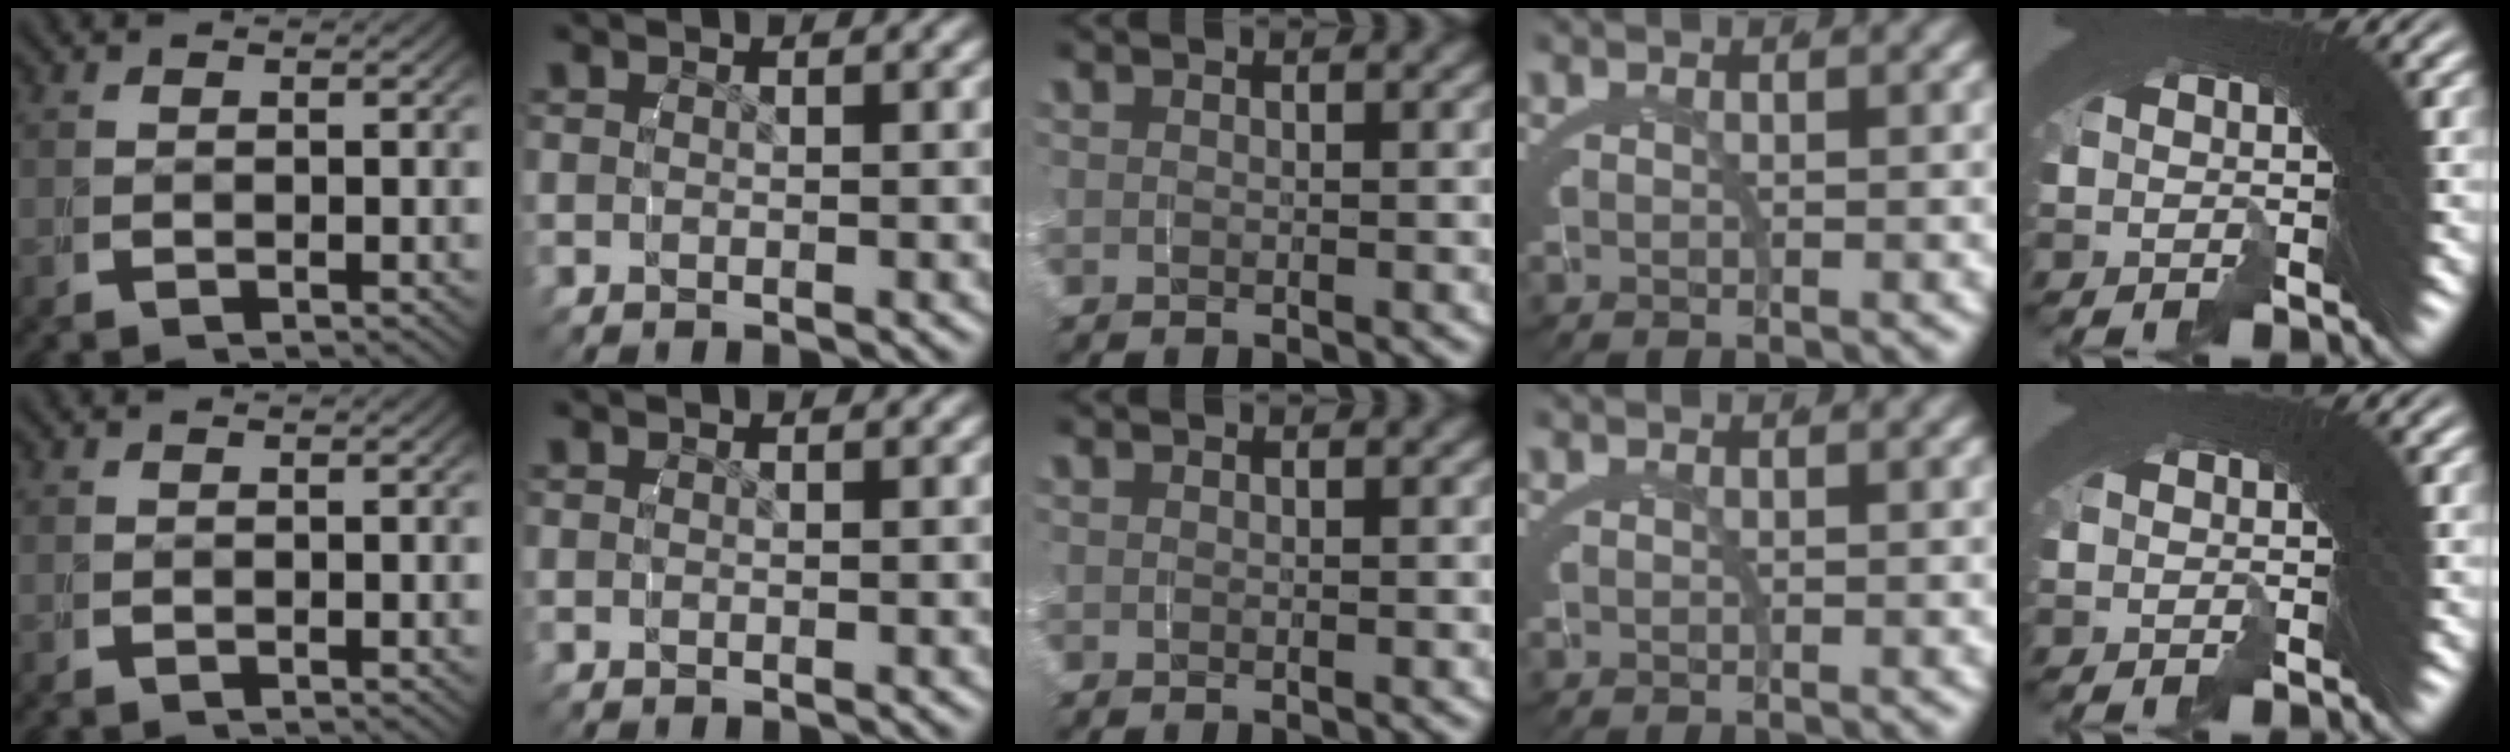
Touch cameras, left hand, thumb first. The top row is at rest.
{}